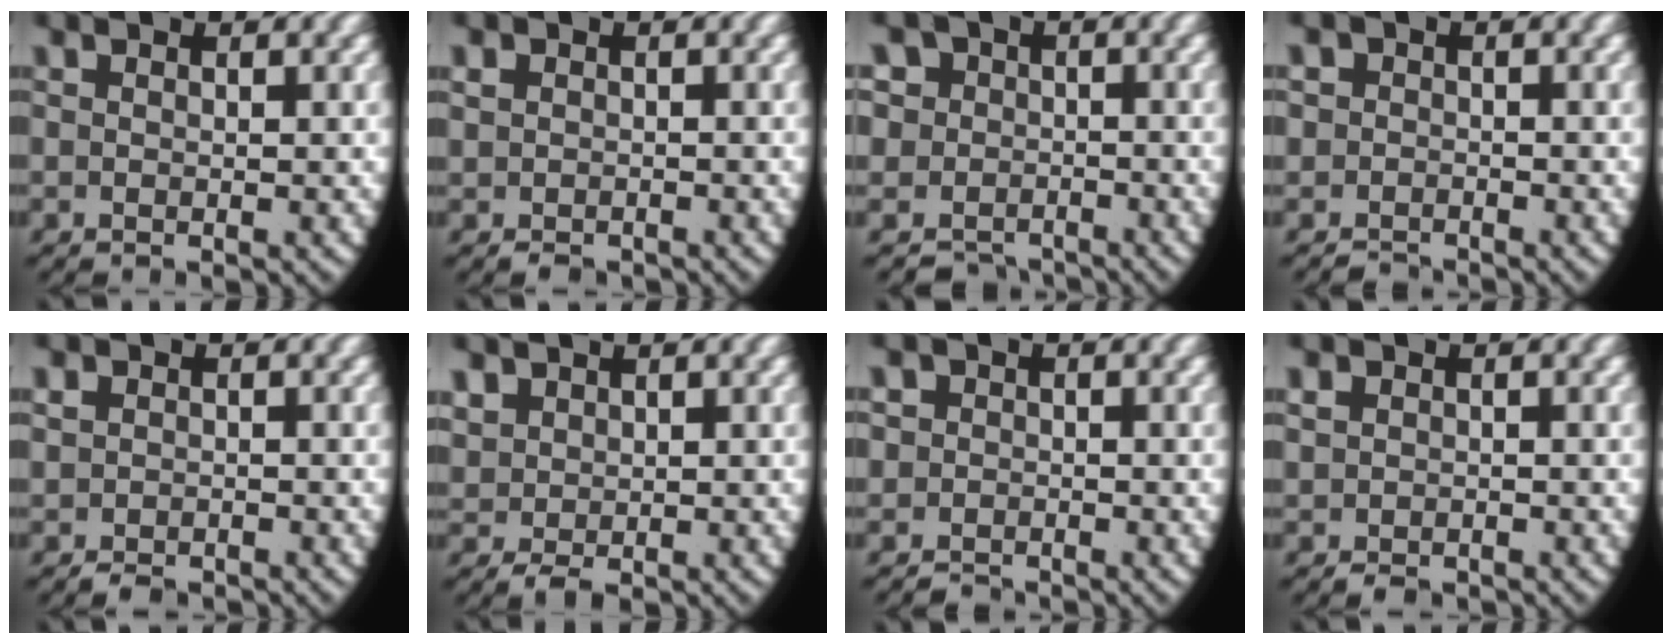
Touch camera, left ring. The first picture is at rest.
{"total": 1.7, "force": [-0.6, 1.6, 0.4], "torque": [-0.024, -0.013, -0.001]}
{"total": 9.6, "force": [-2.8, 8.7, 3.1], "torque": [-0.080, -0.024, -0.053]}
{"total": 2.7, "force": [-1.6, 2.2, 0.0], "torque": [-0.001, -0.007, -0.034]}
{"total": 1.7, "force": [-1.0, 1.3, 0.3], "torque": [-0.019, -0.014, -0.010]}
{"total": 2.5, "force": [0.5, 2.1, 1.2], "torque": [-0.041, -0.018, 0.023]}
{"total": 3.0, "force": [-1.5, 2.5, 0.2], "torque": [-0.006, -0.007, -0.032]}
{"total": 1.5, "force": [-0.7, 1.3, 0.4], "torque": [-0.021, -0.014, -0.003]}